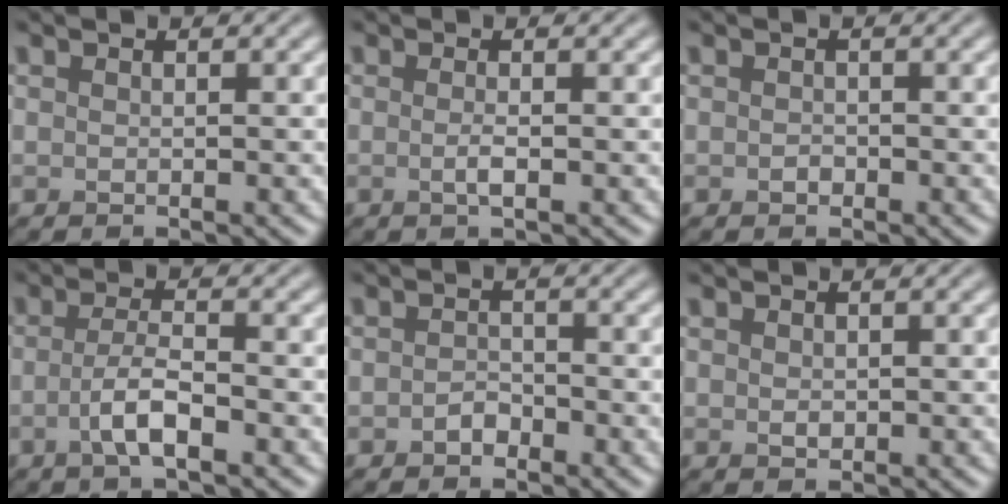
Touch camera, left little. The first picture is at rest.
{"total": 1.2, "force": [-0.1, 0.3, 1.2], "torque": [-0.022, -0.002, -0.005]}
{"total": 0.7, "force": [-0.3, 0.5, 0.4], "torque": [-0.005, -0.003, -0.005]}
{"total": 3.1, "force": [-1.1, 0.7, 2.8], "torque": [-0.054, 0.005, -0.026]}
{"total": 1.3, "force": [-0.8, 0.8, 0.6], "torque": [-0.011, 0.003, -0.016]}
{"total": 0.7, "force": [0.0, 0.5, 0.5], "torque": [-0.007, -0.002, 0.001]}